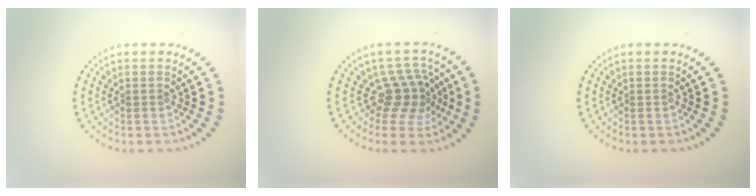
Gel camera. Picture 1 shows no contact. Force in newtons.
{"total": 3.5, "press": 2.8, "slide": 2.1}
{"total": 0.0}